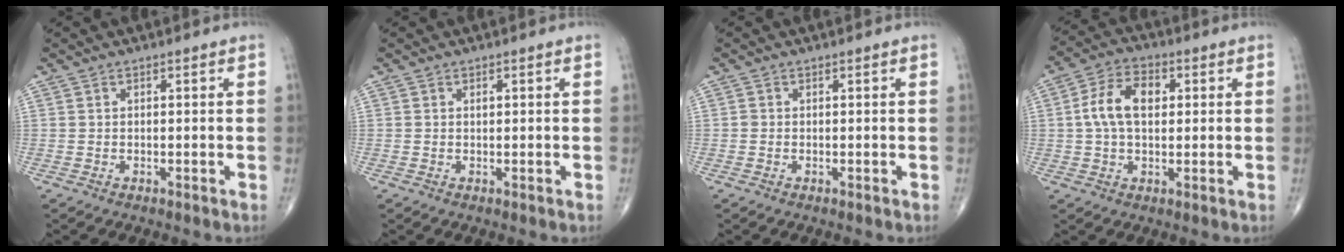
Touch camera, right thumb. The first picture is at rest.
{"total": 0.6, "force": [0.2, 0.3, 0.4], "torque": [-0.004, 0.000, 0.004]}
{"total": 0.5, "force": [-0.1, 0.5, 0.1], "torque": [0.000, 0.002, -0.003]}
{"total": 9.2, "force": [1.3, 5.6, 7.1], "torque": [-0.129, 0.018, 0.020]}